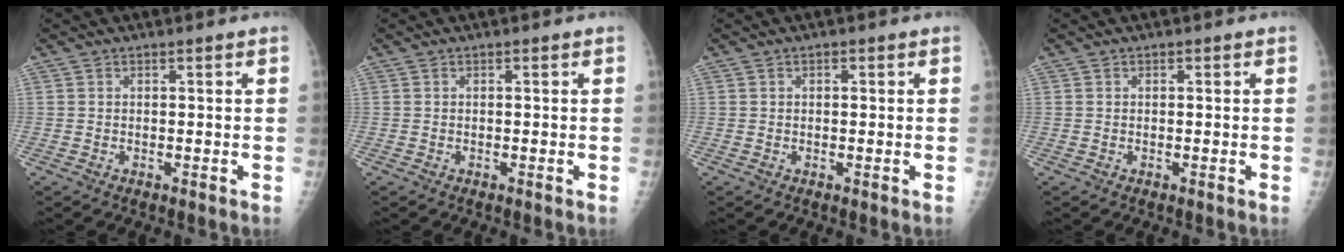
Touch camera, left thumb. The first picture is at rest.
{"total": 0.0}
{"total": 0.7, "force": [0.2, 0.5, 0.5], "torque": [-0.003, 0.001, 0.002]}
{"total": 0.0}